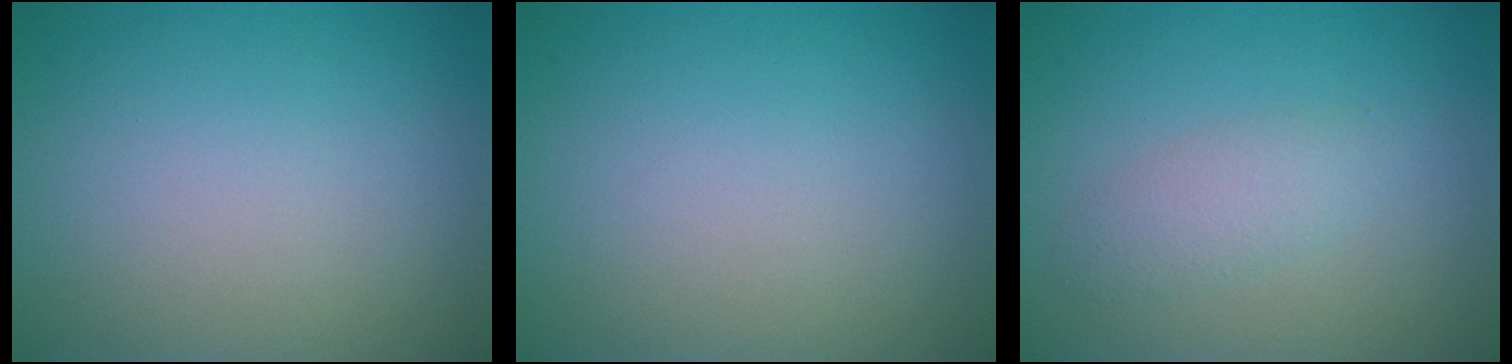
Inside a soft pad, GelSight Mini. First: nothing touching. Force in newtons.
{"total": 0.0}
{"total": 2.0, "press": 2.0, "slide": 0.2}